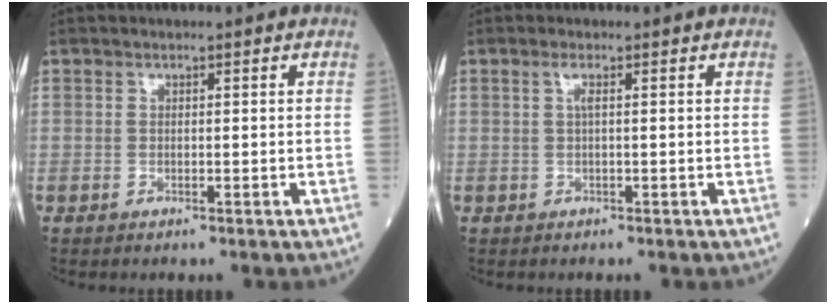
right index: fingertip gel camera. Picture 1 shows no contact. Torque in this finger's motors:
{"motor_torque": [0.33, 0.12, 0.00, 0.03]}